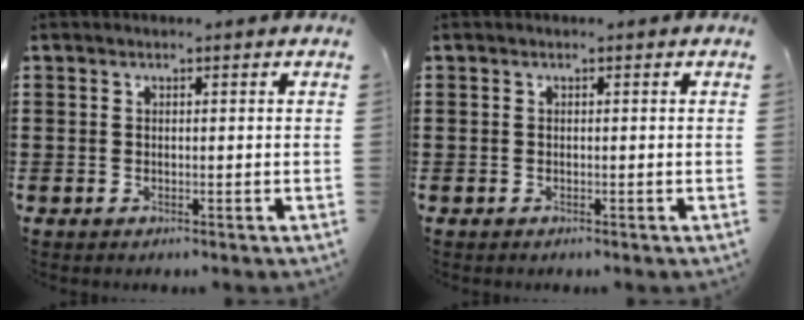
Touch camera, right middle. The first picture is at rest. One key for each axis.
{"total": 0.0}